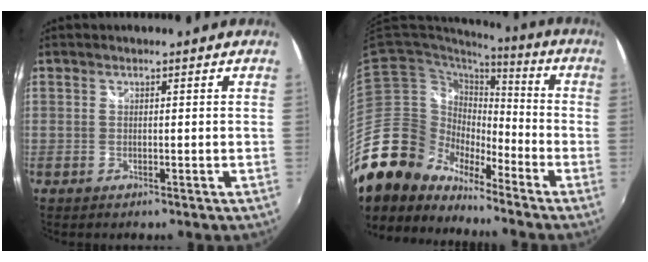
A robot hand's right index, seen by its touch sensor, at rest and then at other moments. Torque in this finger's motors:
{"motor_torque": [-0.12, 0.04, -0.58, -0.21]}